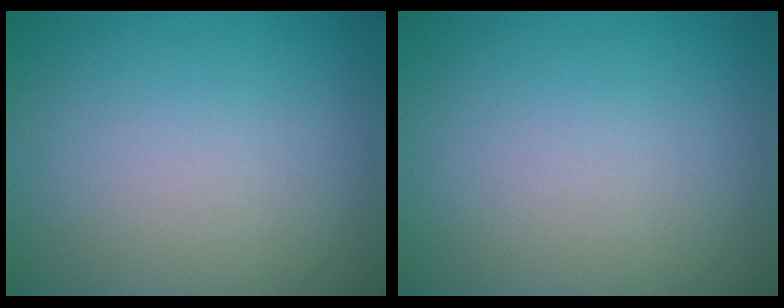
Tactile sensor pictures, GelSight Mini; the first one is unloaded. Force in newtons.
{"total": 0.0}